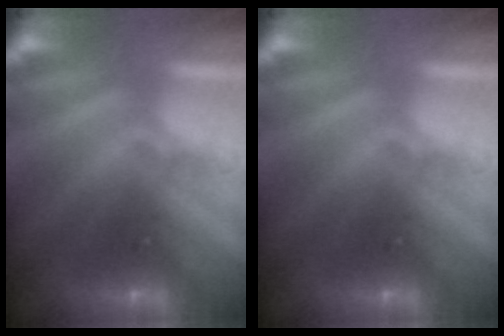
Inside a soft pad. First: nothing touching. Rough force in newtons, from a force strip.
{"total": 0.0}